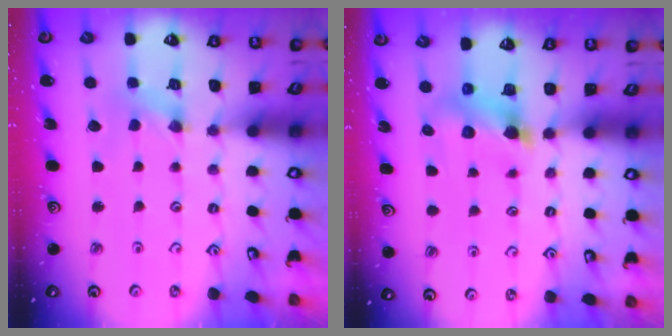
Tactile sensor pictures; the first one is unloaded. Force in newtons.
{"total": 7.2, "press": 7.2, "slide": 0.6}